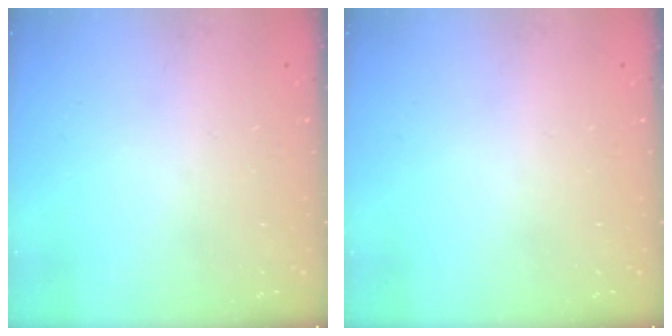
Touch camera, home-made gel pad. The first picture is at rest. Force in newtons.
{"total": 0.0}